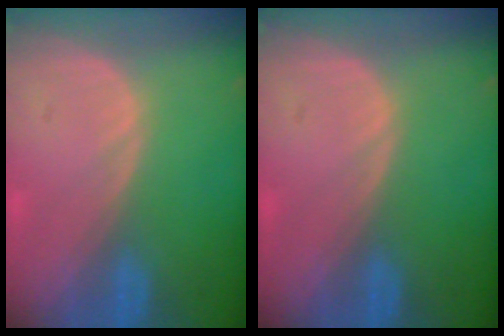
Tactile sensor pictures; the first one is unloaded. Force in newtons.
{"total": 0.0}